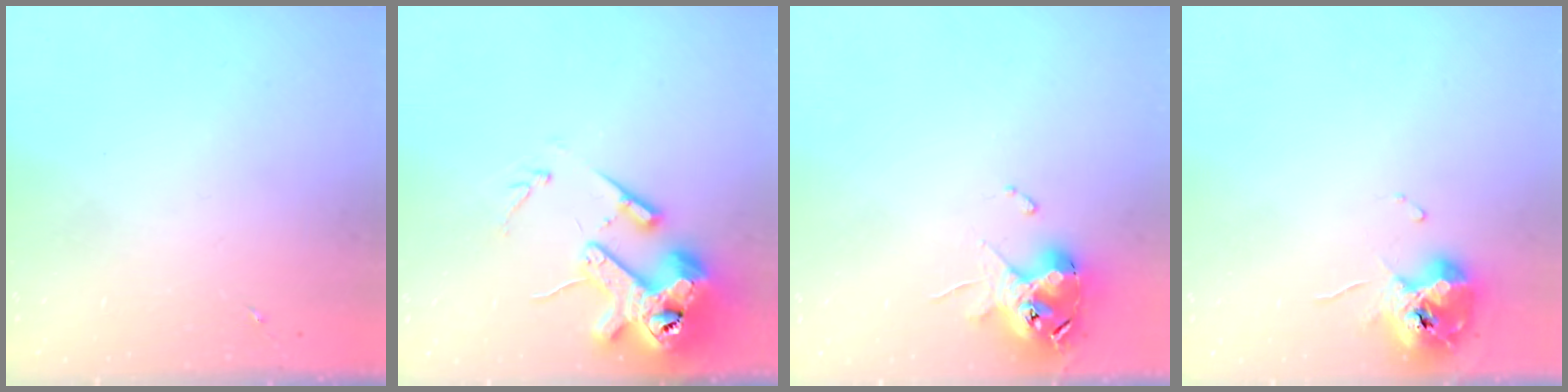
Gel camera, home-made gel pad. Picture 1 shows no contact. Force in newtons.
{"total": 16.0, "press": 15.8, "slide": 2.5}
{"total": 12.6, "press": 12.5, "slide": 1.7}
{"total": 11.0, "press": 11.0, "slide": 1.1}